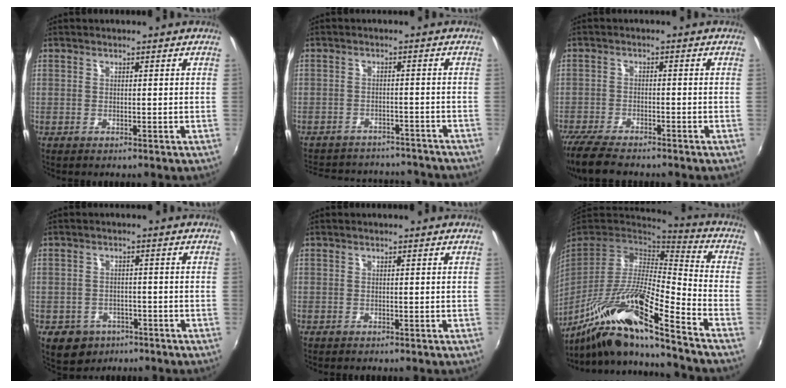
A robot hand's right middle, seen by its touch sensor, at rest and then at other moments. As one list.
[{"total": 17.0, "force": [-14.7, 6.6, 5.3], "torque": [-0.120, 0.032, -0.184]}, {"total": 9.0, "force": [-7.9, 1.9, 4.0], "torque": [-0.108, -0.032, -0.142]}, {"total": 7.2, "force": [-3.9, 5.6, 2.2], "torque": [-0.061, -0.003, -0.049]}, {"total": 0.0}, {"total": 18.3, "force": [-11.9, 1.3, 13.9], "torque": [-0.250, -0.030, -0.233]}]